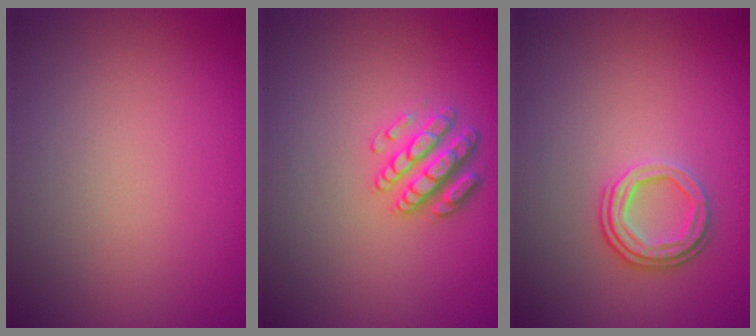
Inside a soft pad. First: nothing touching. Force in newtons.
{"total": 2.8, "press": 2.7, "slide": 0.8}
{"total": 2.5, "press": 2.1, "slide": 1.4}